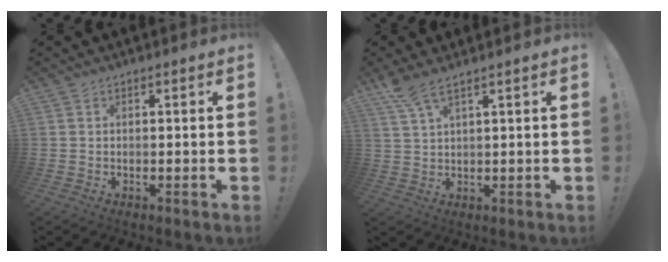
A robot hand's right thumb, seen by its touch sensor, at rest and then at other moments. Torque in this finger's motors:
{"motor_torque": [0.25, 0.43, 0.50, 0.47, 0.17]}